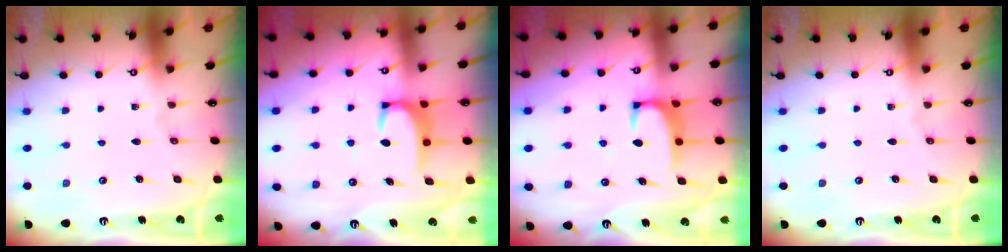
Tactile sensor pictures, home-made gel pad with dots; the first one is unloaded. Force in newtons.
{"total": 4.0, "press": 4.0, "slide": 0.7}
{"total": 2.2, "press": 2.2, "slide": 0.3}
{"total": 0.0}